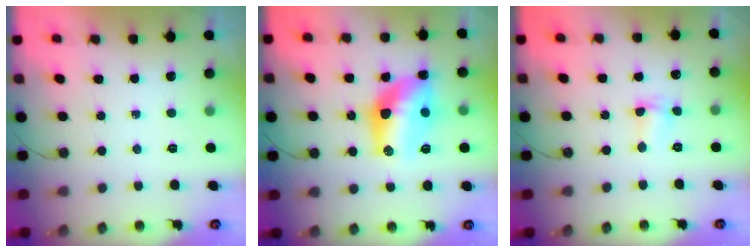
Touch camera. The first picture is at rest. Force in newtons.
{"total": 13.7, "press": 13.6, "slide": 1.2}
{"total": 2.5, "press": 2.5, "slide": 0.4}